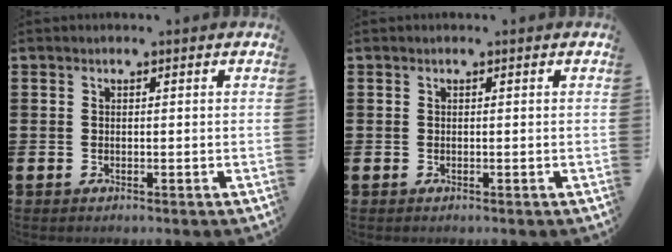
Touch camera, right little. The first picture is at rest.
{"total": 0.0}